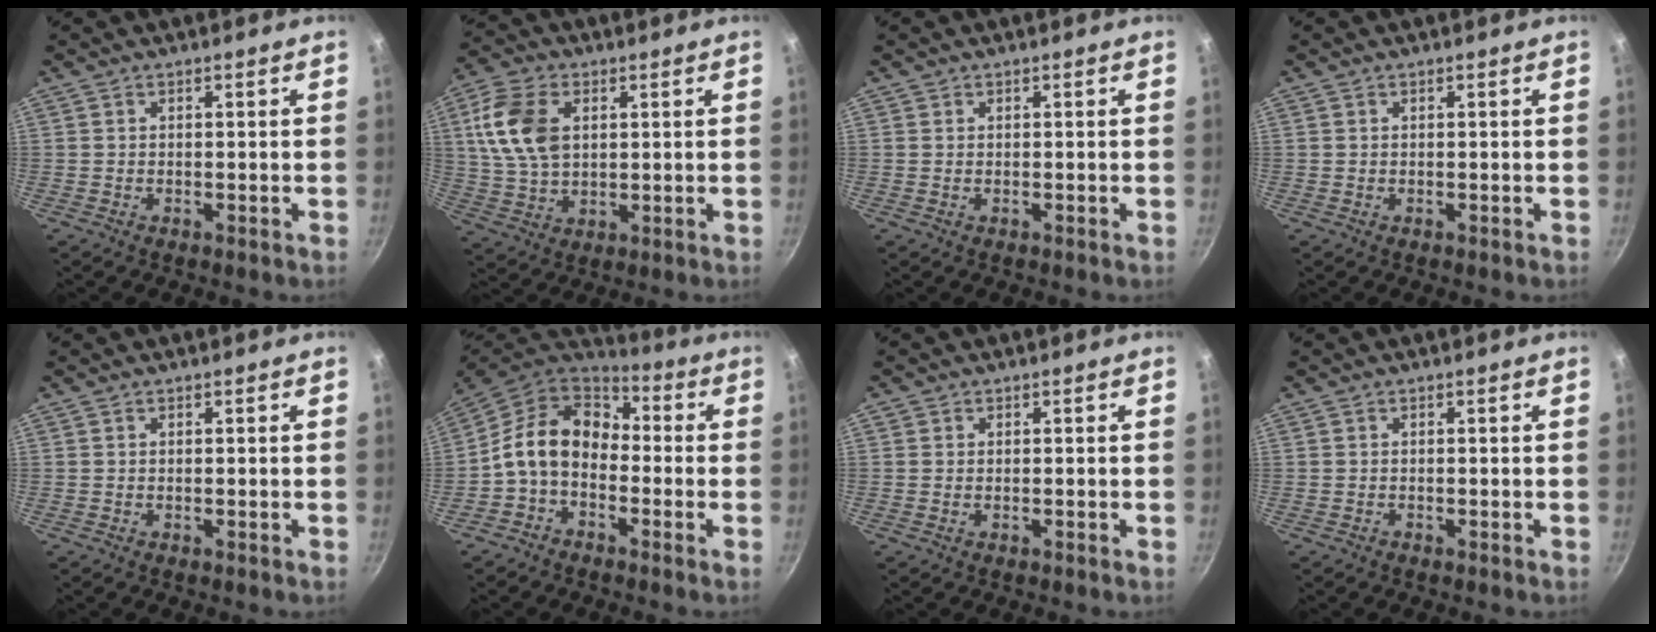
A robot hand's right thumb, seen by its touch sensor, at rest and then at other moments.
{"total": 12.4, "force": [3.1, 8.1, 8.9], "torque": [-0.161, -0.003, 0.061]}
{"total": 0.0}
{"total": 0.0}
{"total": 0.0}
{"total": 13.1, "force": [-1.7, 9.7, 8.7], "torque": [-0.137, 0.047, -0.053]}
{"total": 0.5, "force": [-0.1, 0.5, 0.2], "torque": [-0.003, 0.000, -0.003]}
{"total": 0.0}